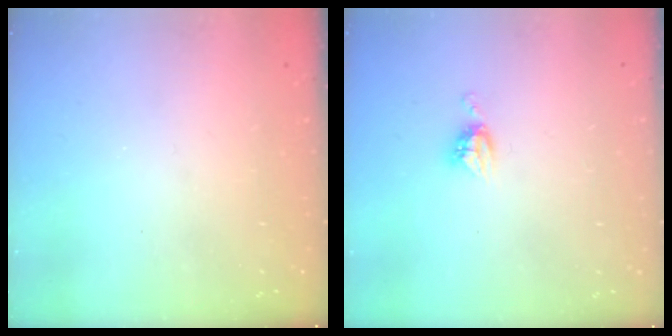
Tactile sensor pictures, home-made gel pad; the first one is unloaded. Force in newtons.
{"total": 4.8, "press": 4.8, "slide": 0.2}